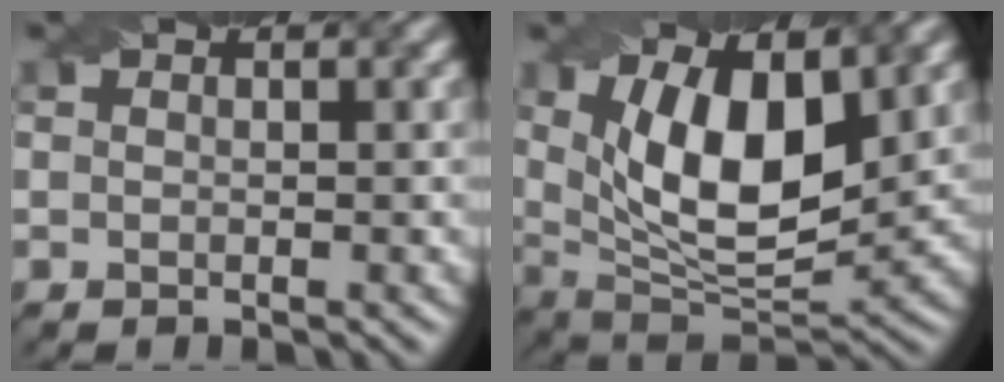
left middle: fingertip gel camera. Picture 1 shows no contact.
{"total": 10.6, "force": [2.9, 4.7, 9.1], "torque": [-0.152, -0.009, 0.048]}